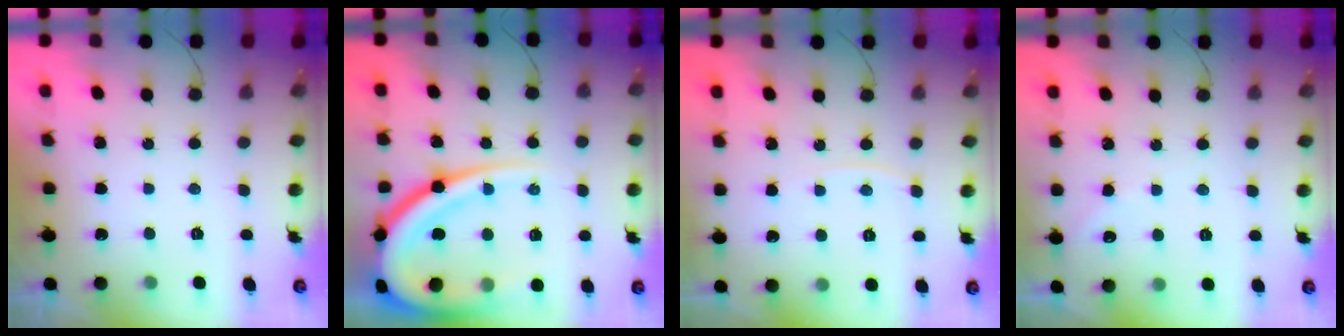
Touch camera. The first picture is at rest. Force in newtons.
{"total": 22.1, "press": 22.0, "slide": 2.0}
{"total": 3.3, "press": 3.3, "slide": 0.5}
{"total": 2.2, "press": 2.2, "slide": 0.4}